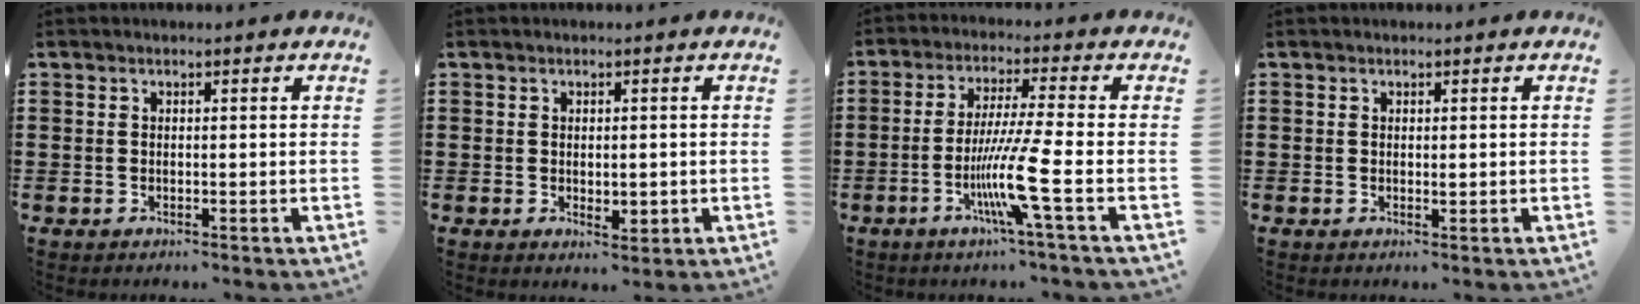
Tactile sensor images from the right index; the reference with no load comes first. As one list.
[{"total": 1.7, "force": [-0.1, 1.1, 1.3], "torque": [-0.025, 0.004, -0.002]}, {"total": 9.5, "force": [-3.4, -0.7, 8.8], "torque": [-0.183, -0.025, -0.071]}, {"total": 0.7, "force": [0.1, 0.3, 0.6], "torque": [-0.012, 0.001, 0.002]}]